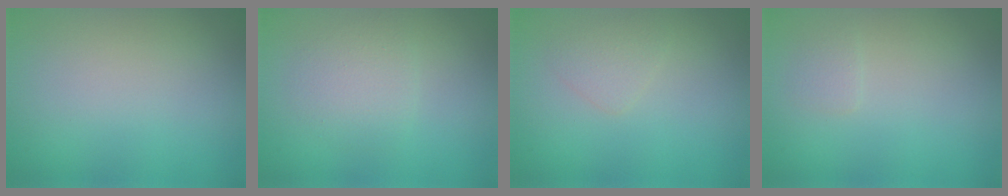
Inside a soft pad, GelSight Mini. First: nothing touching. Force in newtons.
{"total": 2.3, "press": 2.3, "slide": 0.1}
{"total": 1.4, "press": 1.4, "slide": 0.1}
{"total": 0.7, "press": 0.7, "slide": 0.0}